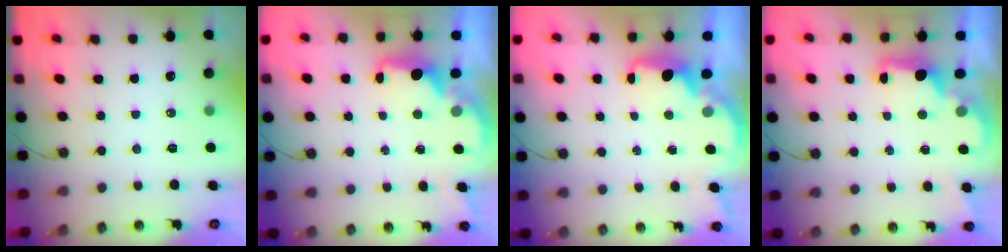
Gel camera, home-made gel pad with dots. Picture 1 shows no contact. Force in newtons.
{"total": 2.2, "press": 2.1, "slide": 0.8}
{"total": 2.3, "press": 2.2, "slide": 0.8}
{"total": 2.3, "press": 2.2, "slide": 0.8}